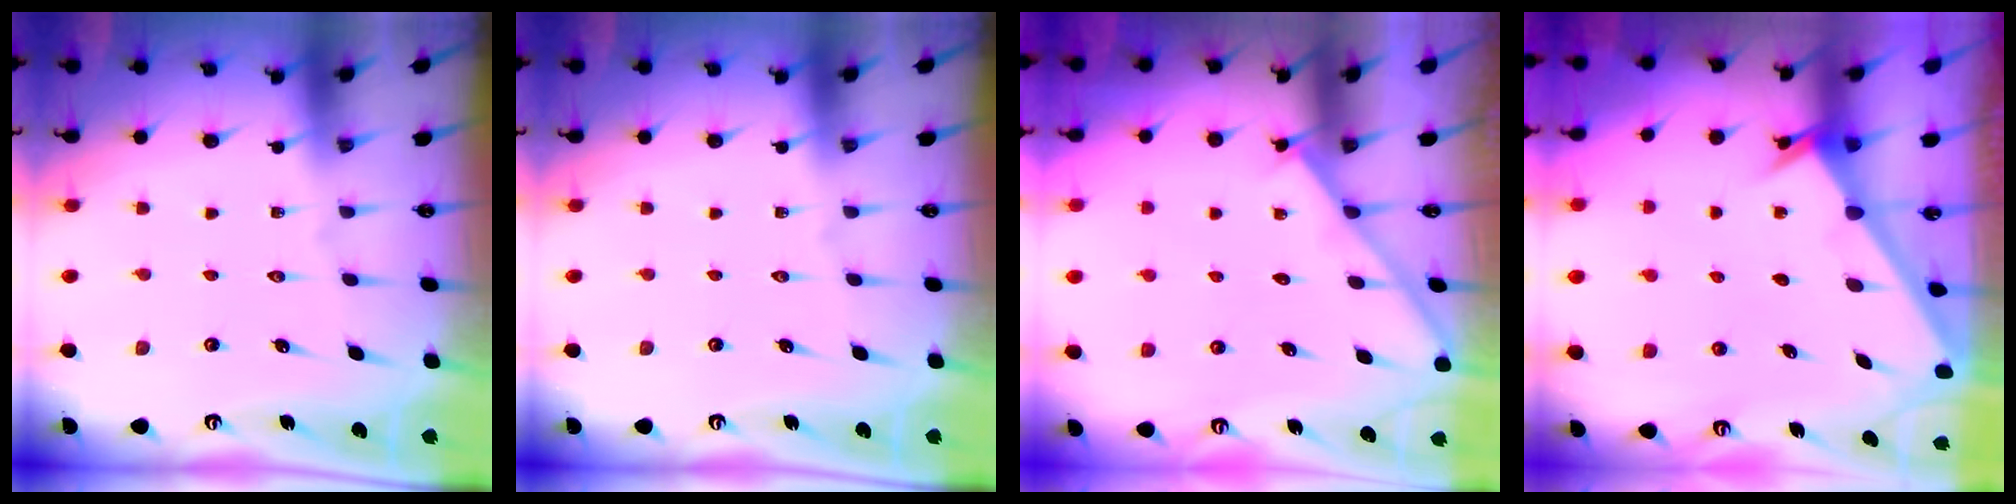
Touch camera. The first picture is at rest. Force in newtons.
{"total": 0.0}
{"total": 2.0, "press": 1.9, "slide": 0.3}
{"total": 2.4, "press": 2.4, "slide": 0.2}